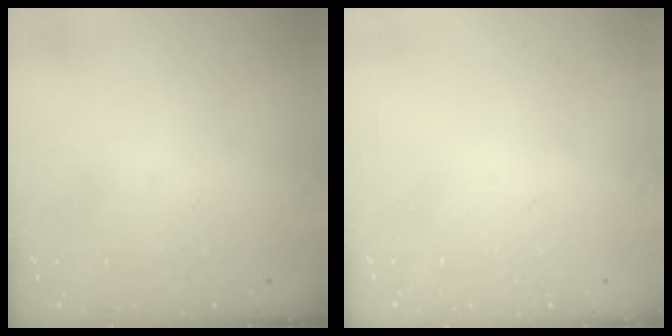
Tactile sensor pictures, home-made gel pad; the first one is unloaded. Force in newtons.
{"total": 0.0}